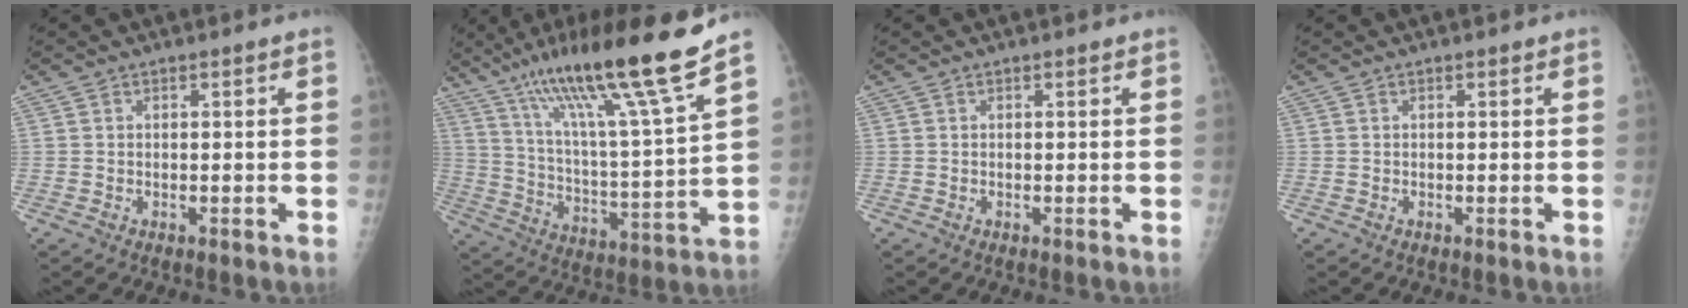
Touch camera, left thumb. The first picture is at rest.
{"total": 21.3, "force": [15.3, 0.5, 14.8], "torque": [-0.230, -0.061, 0.265]}
{"total": 0.0}
{"total": 0.0}